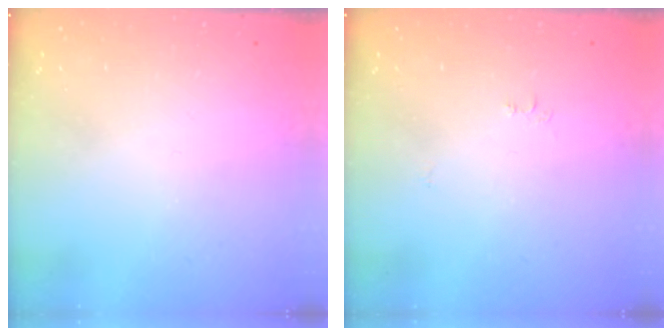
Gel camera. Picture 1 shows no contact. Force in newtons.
{"total": 4.3, "press": 4.3, "slide": 0.6}